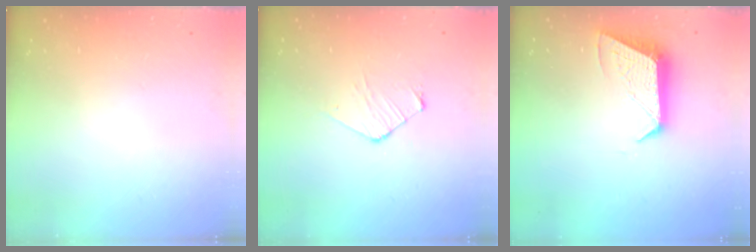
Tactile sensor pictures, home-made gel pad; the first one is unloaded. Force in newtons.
{"total": 6.5, "press": 6.4, "slide": 0.7}
{"total": 10.1, "press": 10.1, "slide": 0.7}